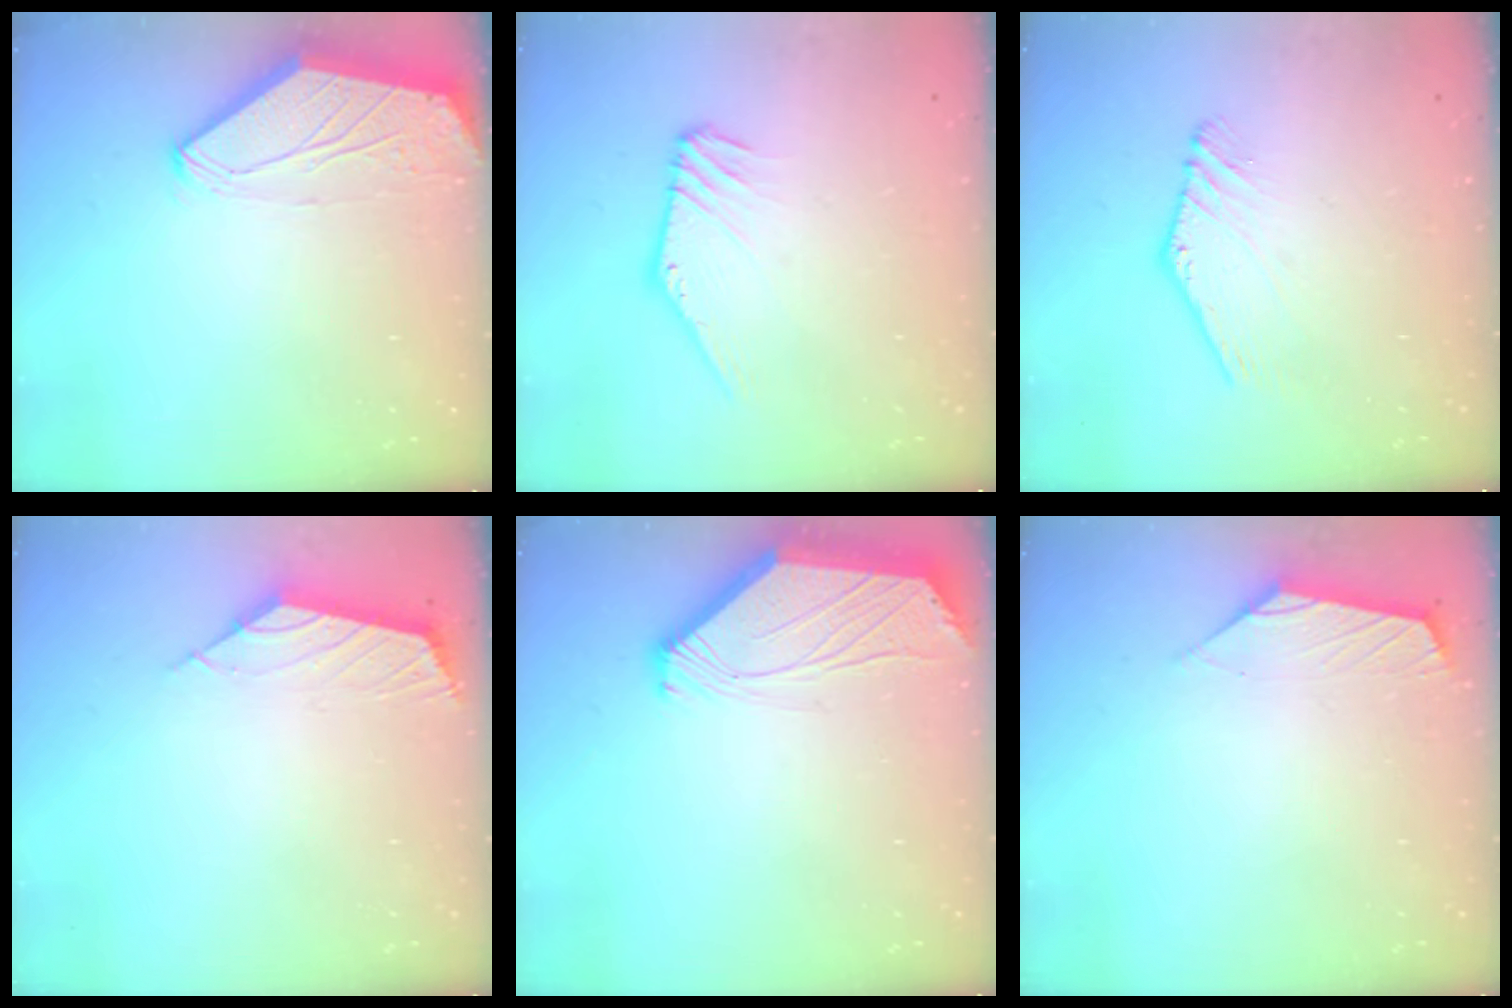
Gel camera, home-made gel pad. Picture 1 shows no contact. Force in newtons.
{"total": 3.8, "press": 3.7, "slide": 0.2}
{"total": 1.5, "press": 1.5, "slide": 0.2}
{"total": 2.5, "press": 2.4, "slide": 0.7}
{"total": 2.4, "press": 2.4, "slide": 0.6}
{"total": 1.5, "press": 1.5, "slide": 0.3}